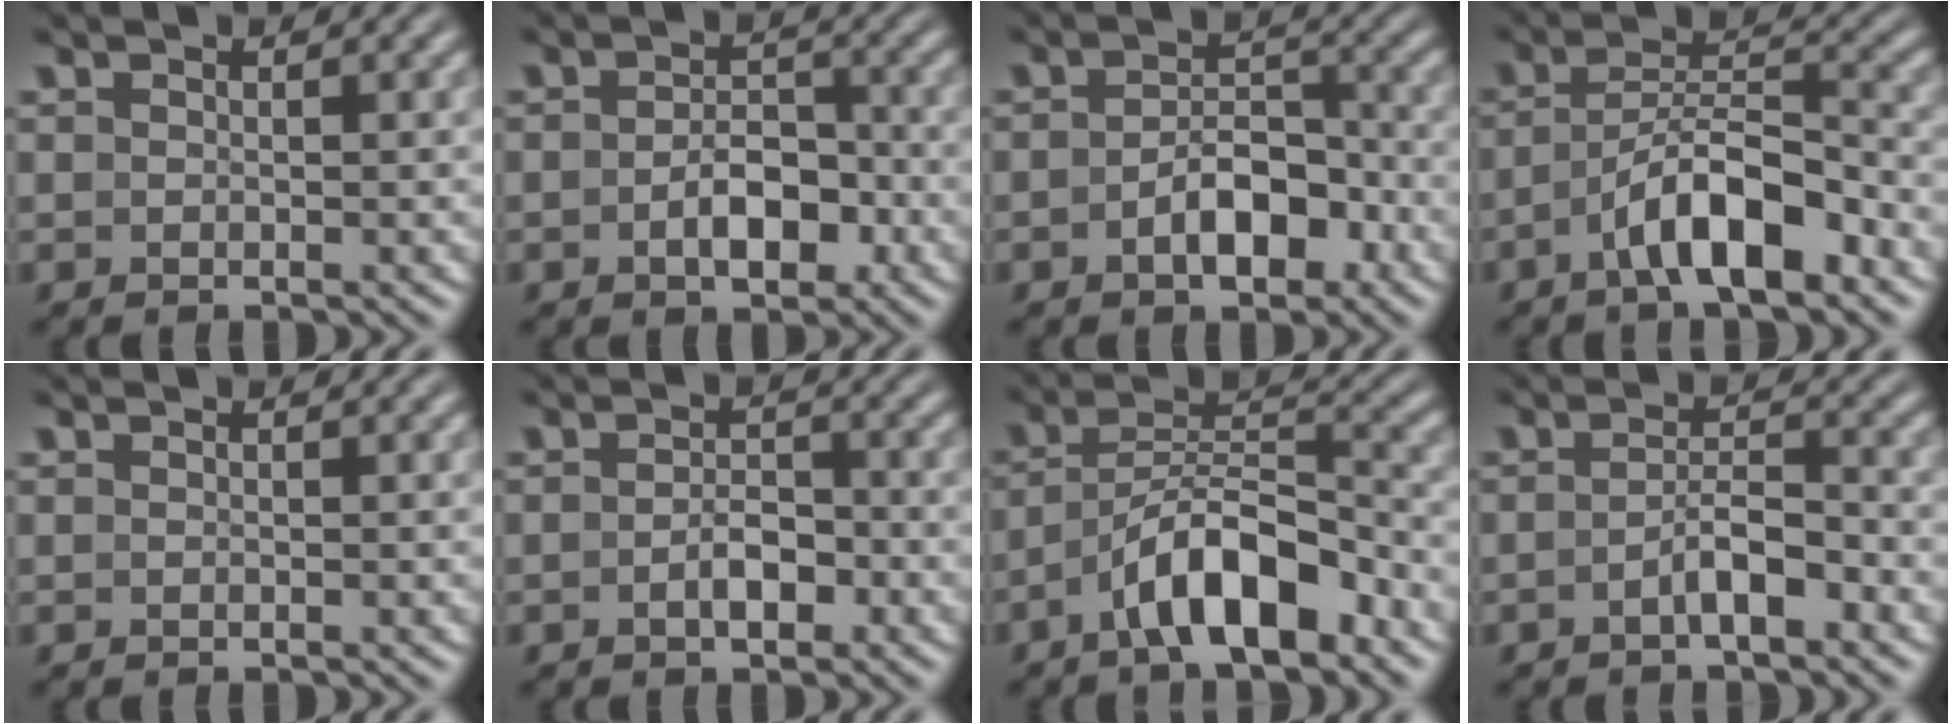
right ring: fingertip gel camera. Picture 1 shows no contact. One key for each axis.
{"total": 3.7, "fx": -1.5, "fy": 2.1, "fz": 2.6, "tx": -0.029, "ty": -0.002, "tz": -0.024}
{"total": 4.0, "fx": -2.0, "fy": 2.2, "fz": 2.6, "tx": -0.029, "ty": -0.003, "tz": -0.032}
{"total": 5.3, "fx": -2.7, "fy": 1.9, "fz": 4.1, "tx": -0.064, "ty": -0.008, "tz": -0.041}
{"total": 0.0}
{"total": 2.3, "fx": -1.2, "fy": 1.1, "fz": 1.6, "tx": -0.018, "ty": 0.001, "tz": -0.021}
{"total": 6.0, "fx": -2.9, "fy": 2.7, "fz": 4.6, "tx": -0.071, "ty": -0.009, "tz": -0.044}
{"total": 2.5, "fx": -1.8, "fy": 0.3, "fz": 1.7, "tx": -0.023, "ty": -0.005, "tz": -0.029}